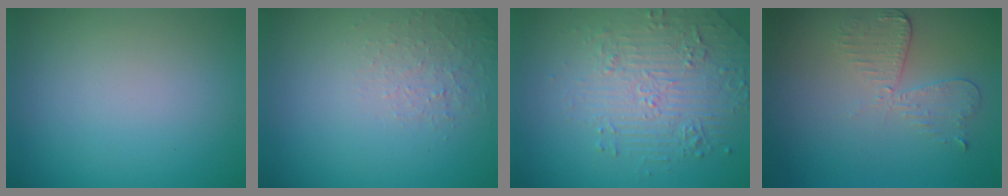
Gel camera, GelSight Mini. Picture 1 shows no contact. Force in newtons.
{"total": 1.3, "press": 0.4, "slide": 1.2}
{"total": 5.0, "press": 3.7, "slide": 3.4}
{"total": 2.9, "press": 2.6, "slide": 1.4}